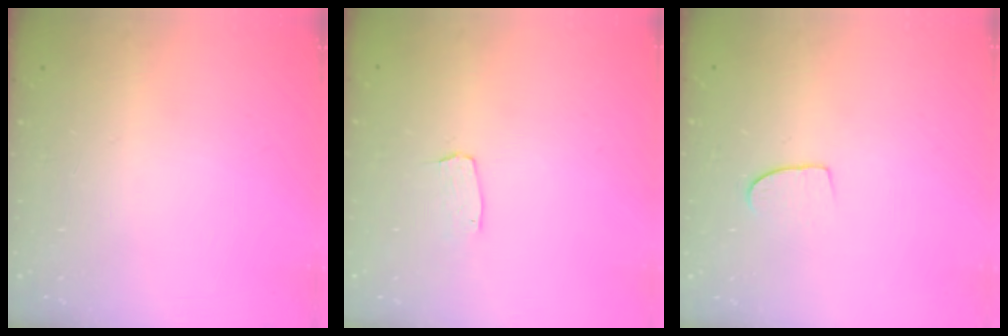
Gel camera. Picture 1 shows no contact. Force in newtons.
{"total": 3.6, "press": 3.6, "slide": 0.3}
{"total": 6.1, "press": 6.1, "slide": 0.4}